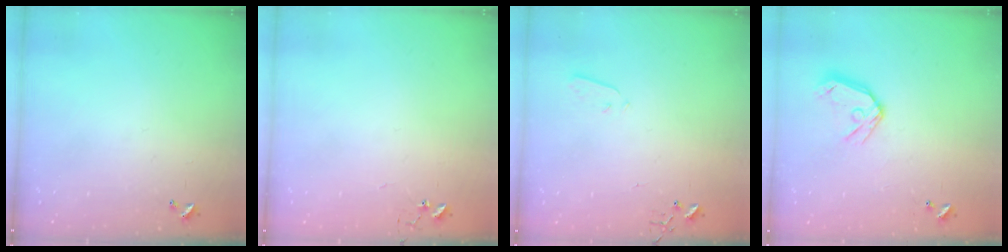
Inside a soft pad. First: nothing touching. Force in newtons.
{"total": 5.2, "press": 5.2, "slide": 0.4}
{"total": 3.3, "press": 3.2, "slide": 0.7}
{"total": 11.2, "press": 11.0, "slide": 1.8}